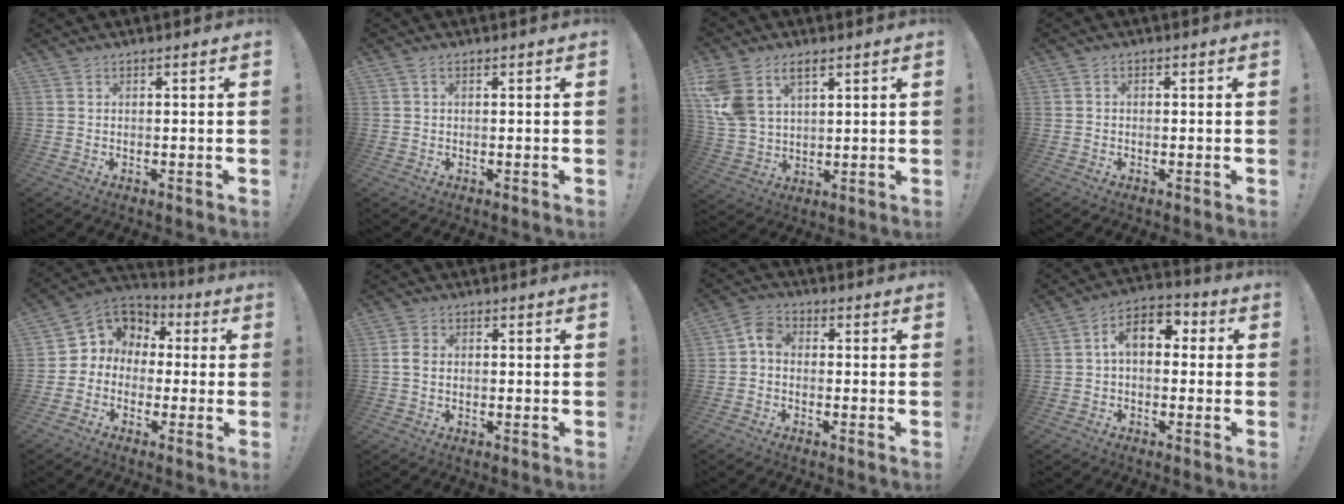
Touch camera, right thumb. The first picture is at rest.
{"total": 1.3, "force": [0.4, 0.7, 1.0], "torque": [-0.020, 0.004, 0.008]}
{"total": 11.1, "force": [6.1, 7.1, 6.0], "torque": [-0.135, -0.020, 0.122]}
{"total": 1.0, "force": [-0.6, 0.6, 0.4], "torque": [-0.008, 0.003, -0.011]}
{"total": 6.9, "force": [-0.1, 6.7, 1.6], "torque": [-0.020, -0.001, 0.006]}
{"total": 3.3, "force": [-0.3, 2.4, 2.3], "torque": [-0.032, 0.009, -0.006]}
{"total": 4.8, "force": [-0.9, 3.5, 3.2], "torque": [-0.064, 0.018, -0.015]}
{"total": 8.8, "force": [1.5, 5.5, 6.8], "torque": [-0.112, 0.011, 0.031]}